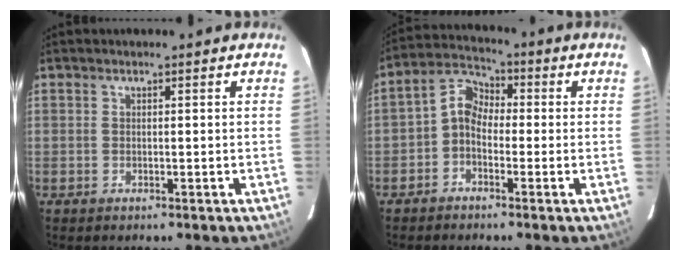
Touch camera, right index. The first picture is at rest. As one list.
[{"total": 5.3, "force": [-1.6, 3.9, 3.1], "torque": [-0.065, 0.022, -0.041]}]